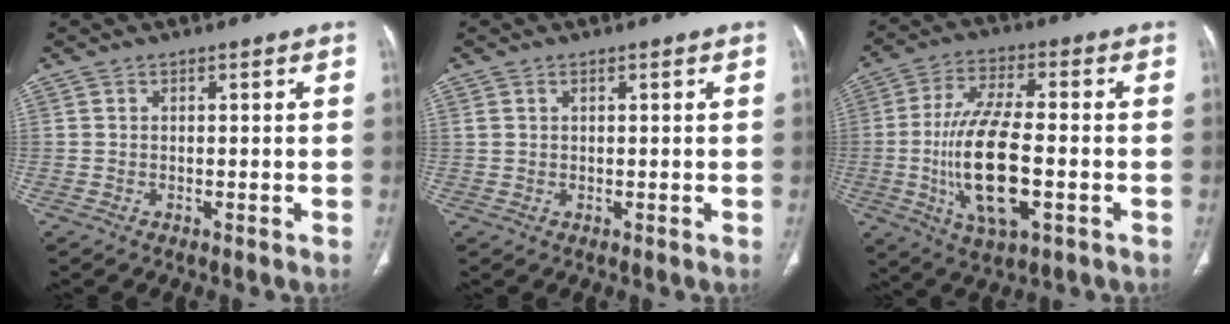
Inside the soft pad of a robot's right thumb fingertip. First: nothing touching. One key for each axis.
{"total": 1.1, "fx": 0.5, "fy": 0.6, "fz": 0.7, "tx": -0.019, "ty": 0.009, "tz": 0.015}
{"total": 16.1, "fx": -3.0, "fy": 6.0, "fz": 14.7, "tx": -0.290, "ty": 0.004, "tz": -0.052}